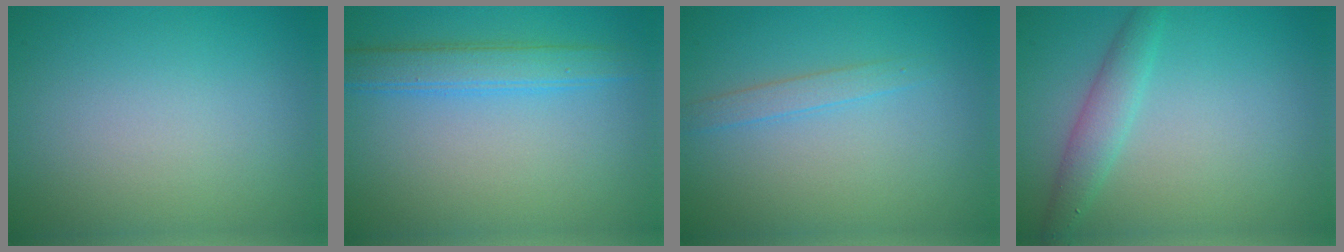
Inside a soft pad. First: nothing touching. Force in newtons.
{"total": 3.1, "press": 3.1, "slide": 0.2}
{"total": 1.3, "press": 1.3, "slide": 0.1}
{"total": 2.3, "press": 2.3, "slide": 0.1}